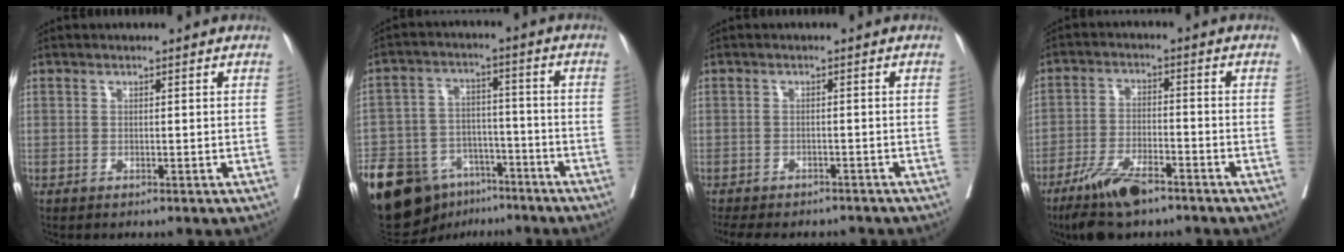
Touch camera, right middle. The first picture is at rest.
{"total": 20.7, "force": [-13.3, 12.0, 10.5], "torque": [-0.258, 0.002, -0.218]}
{"total": 10.7, "force": [-9.3, 3.7, 3.7], "torque": [-0.067, -0.004, -0.120]}
{"total": 9.2, "force": [-6.5, 2.4, 6.0], "torque": [-0.122, -0.015, -0.118]}